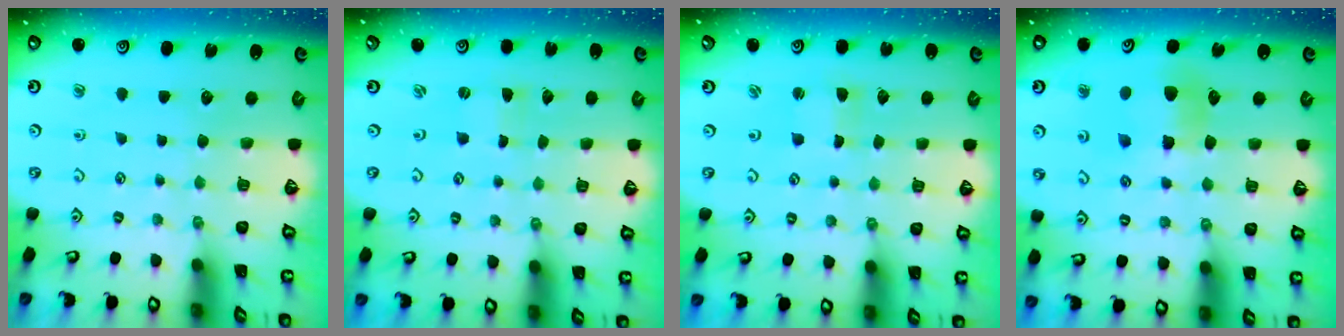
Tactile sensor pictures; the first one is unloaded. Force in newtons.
{"total": 0.0}
{"total": 1.2, "press": 1.1, "slide": 0.3}
{"total": 8.0, "press": 8.0, "slide": 0.9}